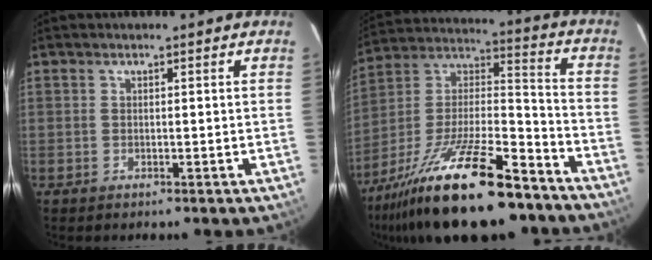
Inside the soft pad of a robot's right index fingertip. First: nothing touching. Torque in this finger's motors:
{"motor_torque": [1.13, -1.01, 1.05, 0.21]}